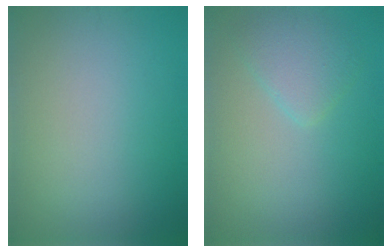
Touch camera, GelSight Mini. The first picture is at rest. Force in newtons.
{"total": 2.5, "press": 2.5, "slide": 0.2}